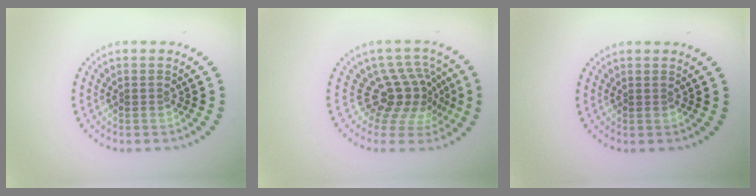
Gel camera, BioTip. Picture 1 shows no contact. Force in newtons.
{"total": 4.3, "press": 2.9, "slide": 3.1}
{"total": 0.0}